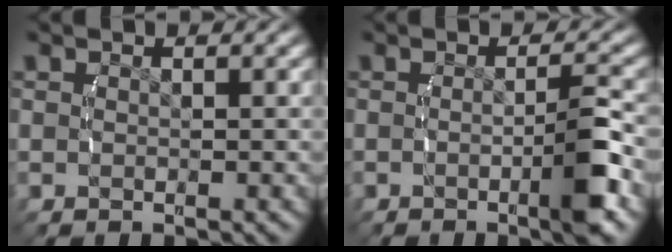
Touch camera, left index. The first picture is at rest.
{"total": 3.6, "force": [-1.2, 0.2, 3.4], "torque": [-0.048, 0.001, -0.022]}